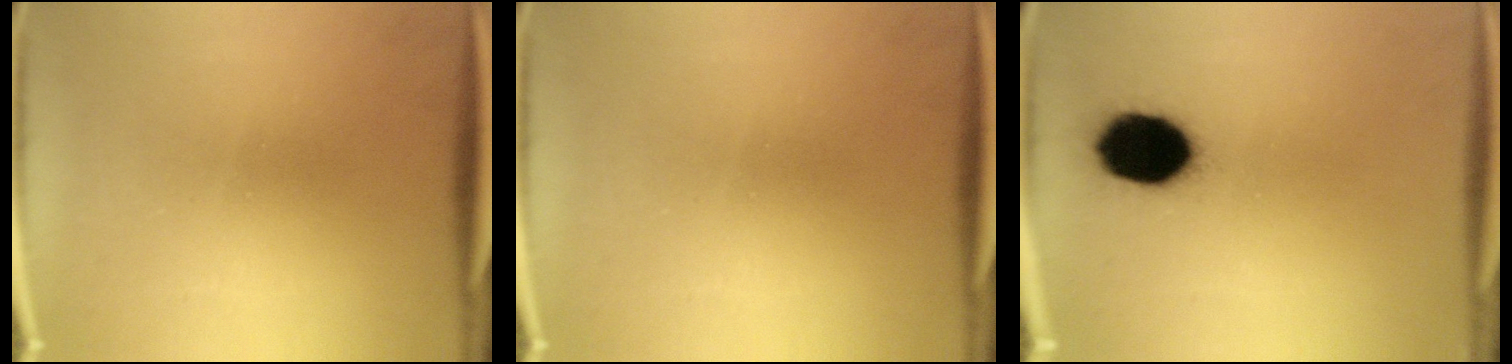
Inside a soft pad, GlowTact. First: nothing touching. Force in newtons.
{"total": 0.0}
{"total": 12.3}